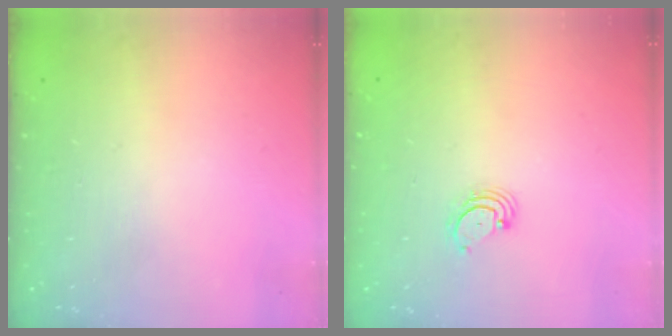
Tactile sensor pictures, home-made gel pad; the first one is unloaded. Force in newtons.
{"total": 2.7, "press": 2.7, "slide": 0.3}